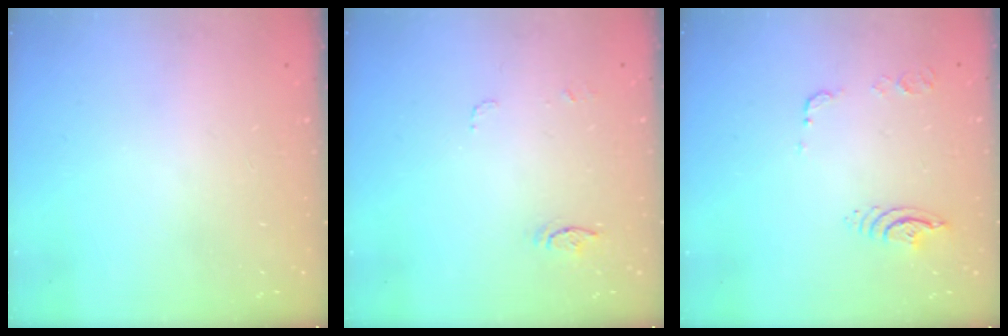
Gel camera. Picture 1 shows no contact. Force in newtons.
{"total": 5.5, "press": 5.4, "slide": 0.4}
{"total": 9.4, "press": 9.4, "slide": 1.1}